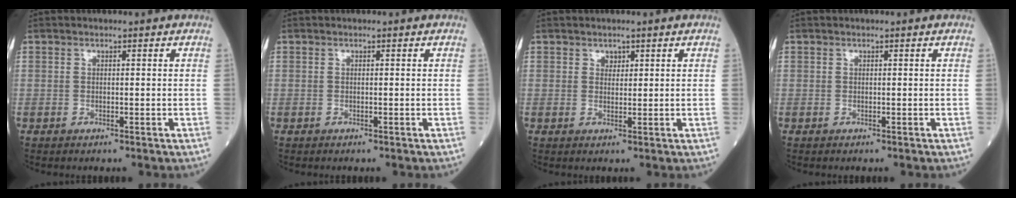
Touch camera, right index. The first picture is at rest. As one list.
[{"total": 0.0}, {"total": 1.2, "force": [0.8, 0.8, 0.4], "torque": [-0.002, -0.002, 0.011]}, {"total": 0.0}]